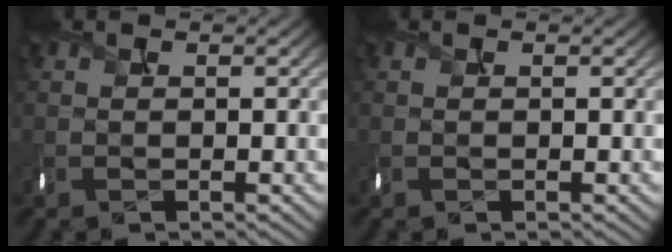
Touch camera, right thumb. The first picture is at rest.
{"total": 0.0}